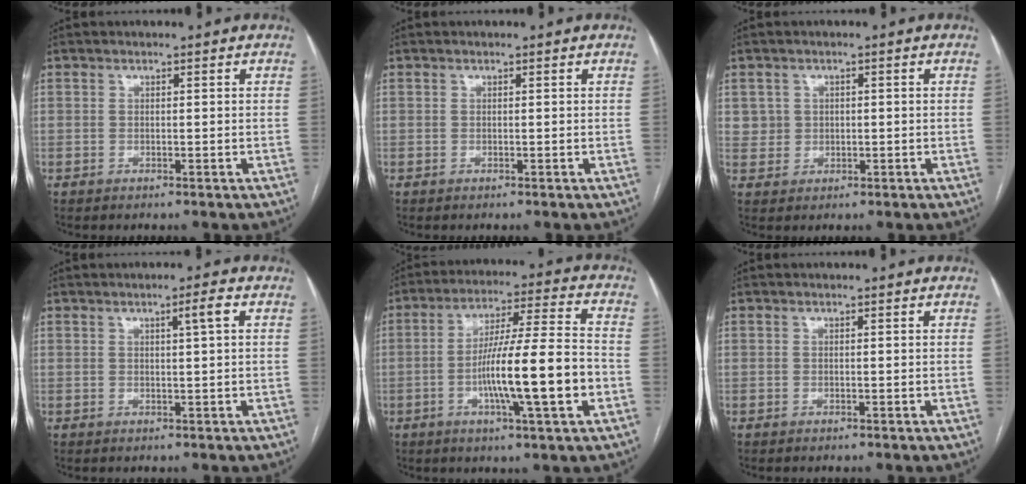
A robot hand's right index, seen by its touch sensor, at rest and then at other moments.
{"total": 0.0}
{"total": 2.7, "force": [0.5, 2.6, 0.0], "torque": [0.007, 0.010, 0.011]}
{"total": 2.3, "force": [0.7, -0.4, 2.1], "torque": [-0.035, 0.002, 0.012]}
{"total": 14.8, "force": [-3.7, 0.2, 14.3], "torque": [-0.246, 0.000, -0.065]}
{"total": 0.0}